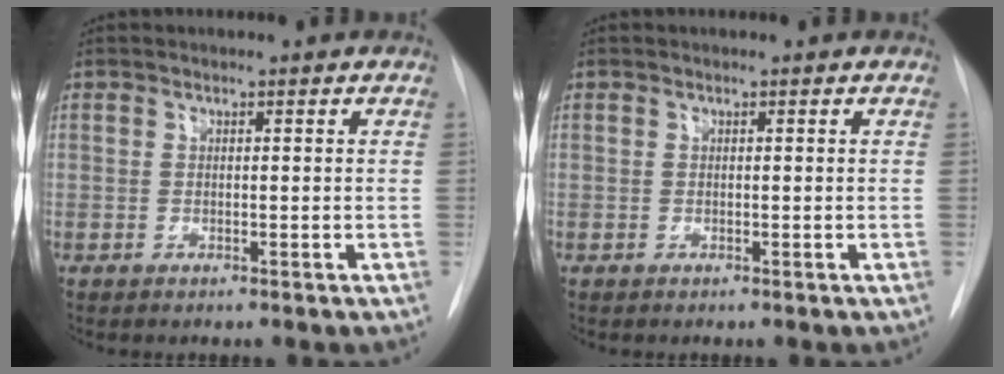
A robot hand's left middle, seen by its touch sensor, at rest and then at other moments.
{"total": 0.0}